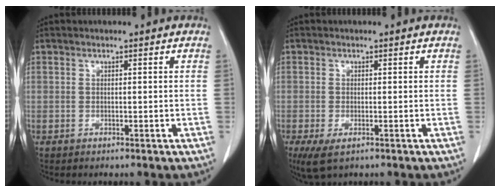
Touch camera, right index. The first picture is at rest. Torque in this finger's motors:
{"motor_torque": [0.47, -0.43, 0.13, 0.02]}